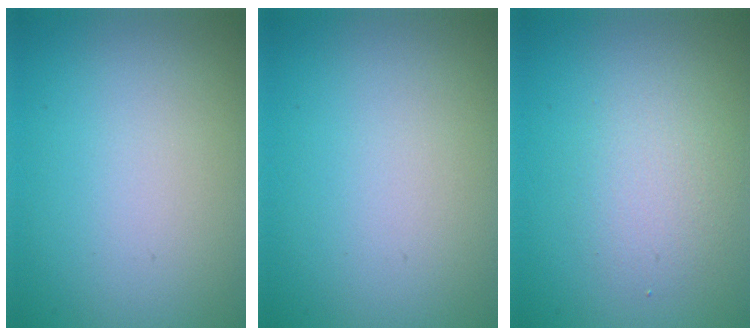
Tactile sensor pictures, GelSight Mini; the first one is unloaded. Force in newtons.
{"total": 0.0}
{"total": 2.4, "press": 2.4, "slide": 0.1}